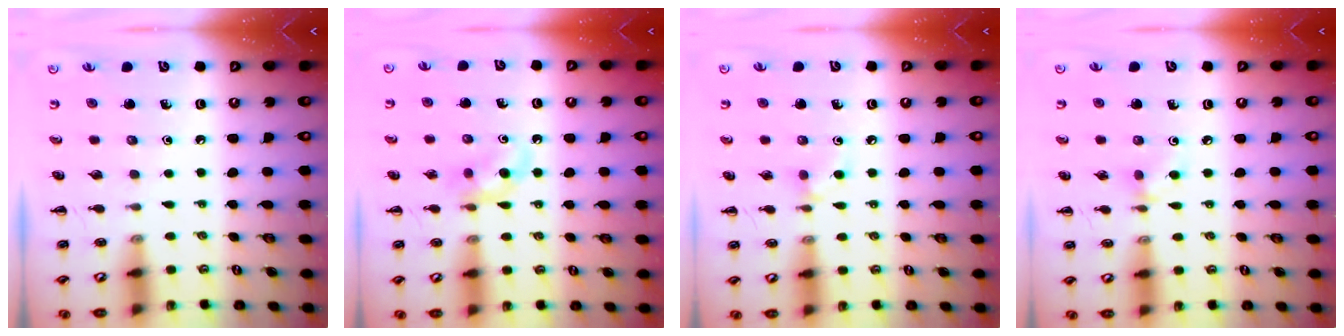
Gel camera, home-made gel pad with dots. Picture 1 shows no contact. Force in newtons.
{"total": 6.6, "press": 6.4, "slide": 1.6}
{"total": 5.3, "press": 4.9, "slide": 1.9}
{"total": 4.6, "press": 4.3, "slide": 1.5}